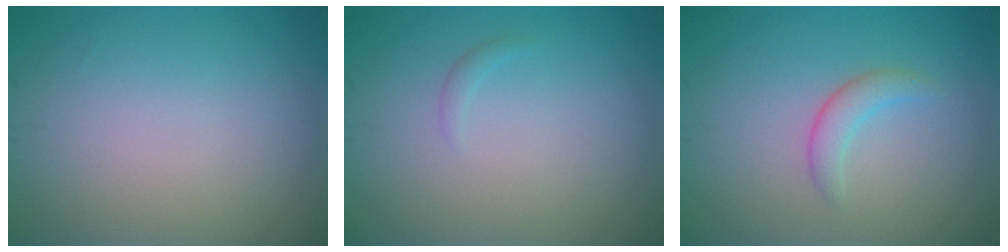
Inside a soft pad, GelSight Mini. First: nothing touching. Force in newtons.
{"total": 0.6, "press": 0.6, "slide": 0.0}
{"total": 1.8, "press": 1.8, "slide": 0.1}